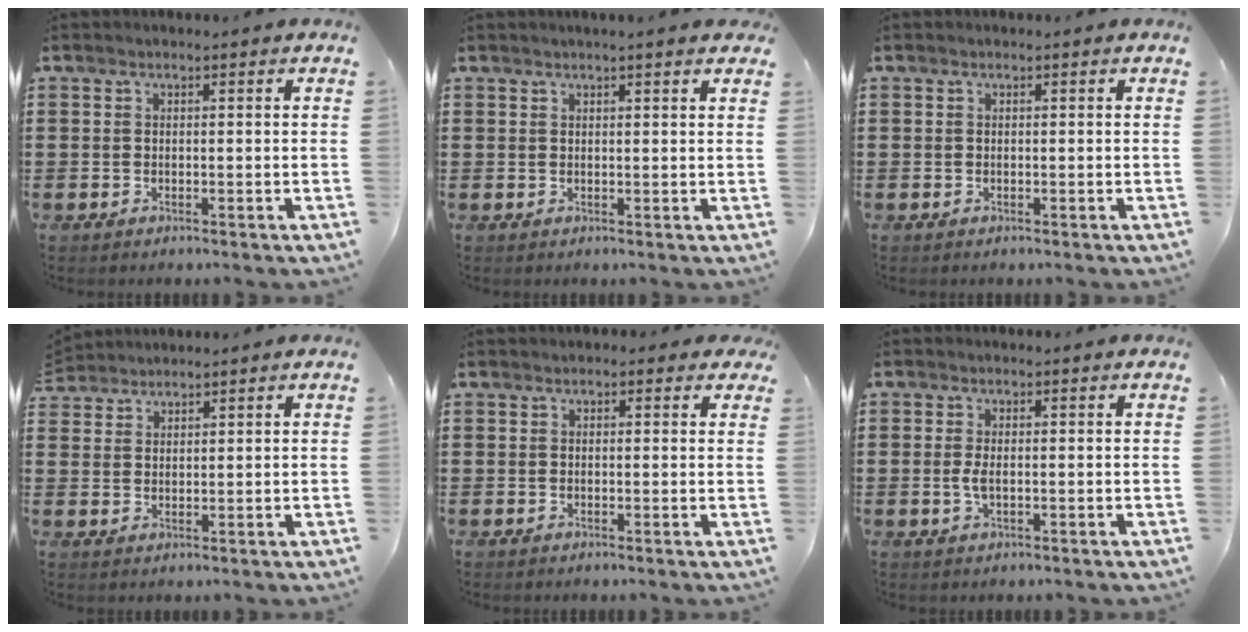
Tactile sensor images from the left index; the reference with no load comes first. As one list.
[{"total": 1.4, "force": [1.2, -0.1, 0.8], "torque": [-0.017, -0.001, 0.022]}, {"total": 0.0}, {"total": 2.0, "force": [2.0, 0.3, -0.5], "torque": [0.002, 0.000, 0.040]}, {"total": 0.7, "force": [0.2, 0.6, 0.3], "torque": [-0.009, 0.007, 0.003]}, {"total": 1.8, "force": [-0.2, 0.6, 1.7], "torque": [-0.048, -0.004, -0.009]}]